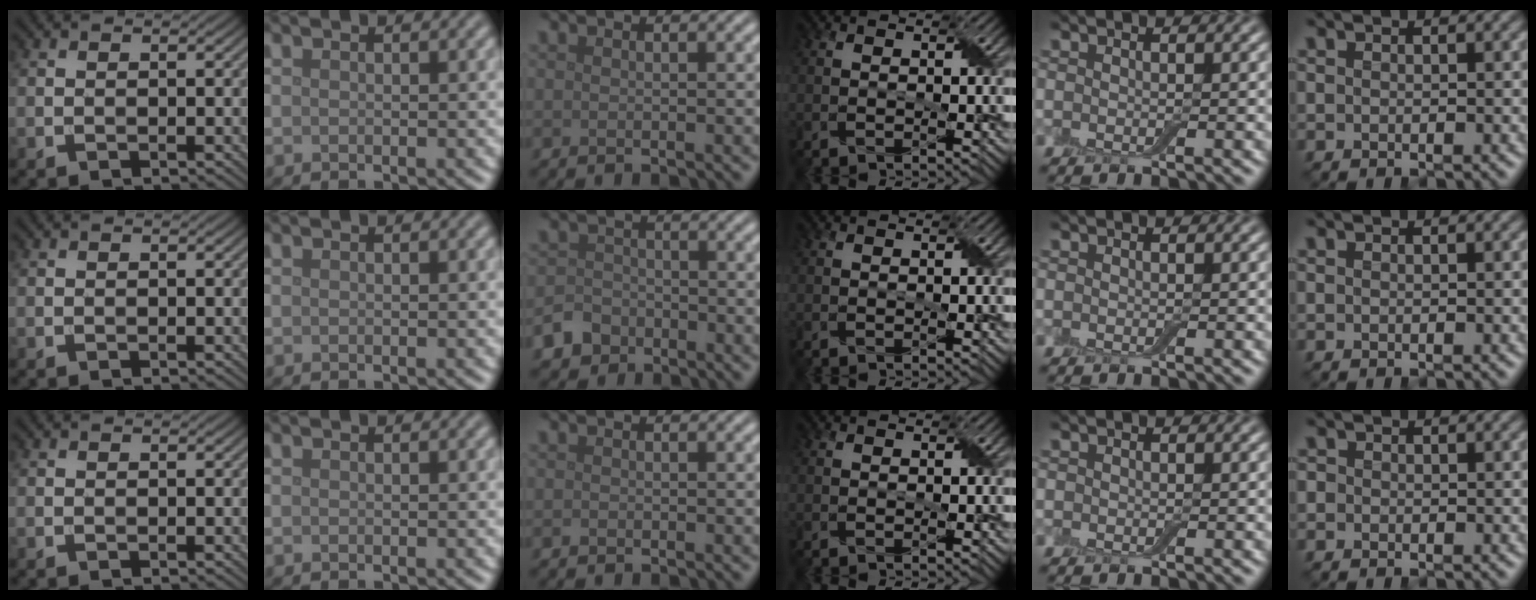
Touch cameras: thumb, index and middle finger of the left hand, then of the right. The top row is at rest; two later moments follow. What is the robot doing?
{"motion": "fold", "object": "aluminum foil"}